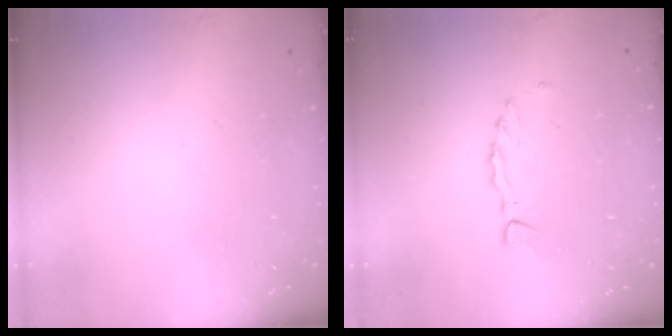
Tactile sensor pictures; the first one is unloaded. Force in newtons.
{"total": 2.3, "press": 2.2, "slide": 0.4}